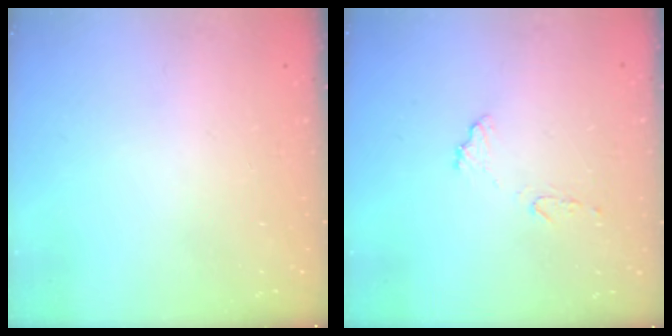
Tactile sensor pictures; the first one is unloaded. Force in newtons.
{"total": 9.2, "press": 9.2, "slide": 0.5}